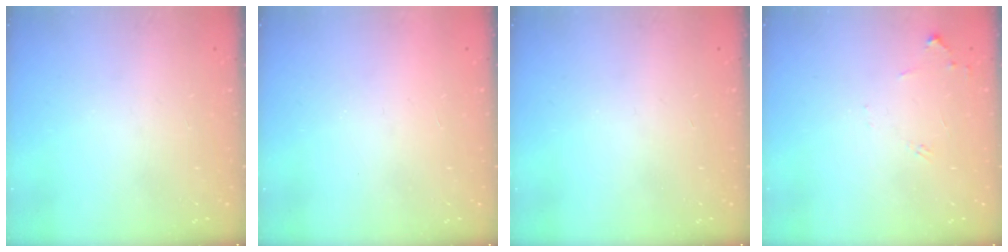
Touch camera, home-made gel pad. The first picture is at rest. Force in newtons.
{"total": 1.7, "press": 1.6, "slide": 0.1}
{"total": 0.0}
{"total": 6.3, "press": 6.3, "slide": 0.8}